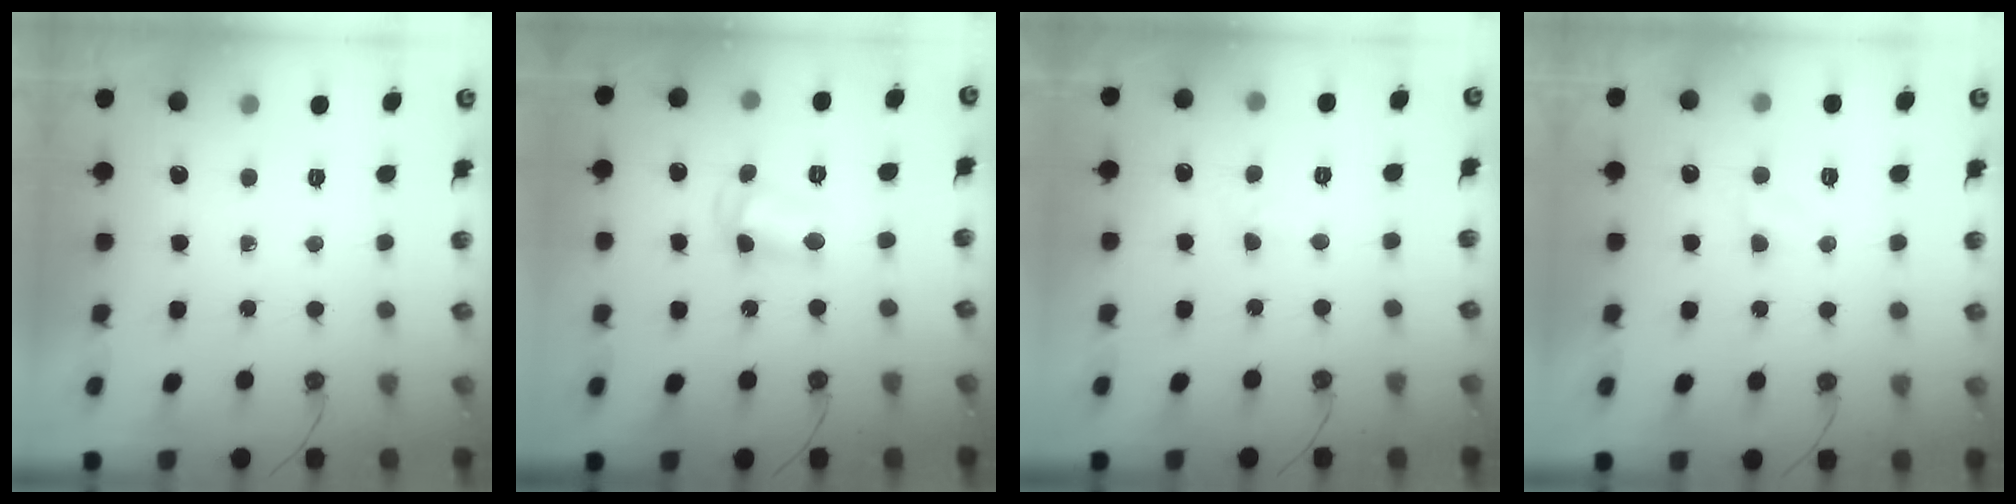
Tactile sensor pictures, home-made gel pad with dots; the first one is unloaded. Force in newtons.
{"total": 6.7, "press": 6.7, "slide": 0.2}
{"total": 2.1, "press": 2.0, "slide": 0.3}
{"total": 2.7, "press": 2.7, "slide": 0.3}